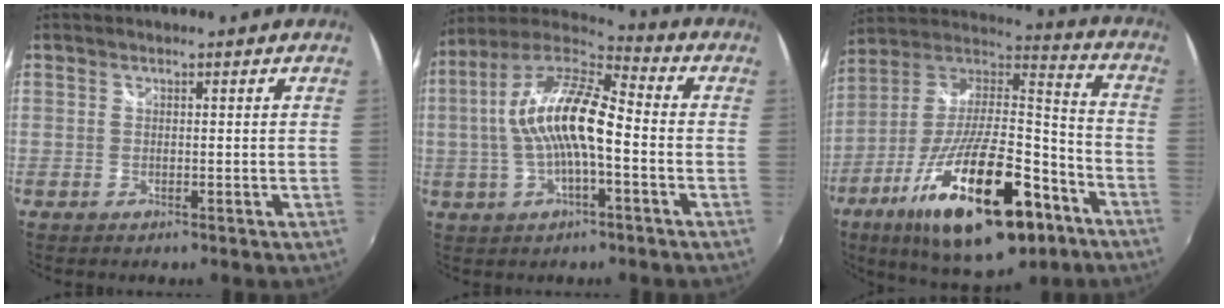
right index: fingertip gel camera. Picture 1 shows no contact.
{"total": 15.0, "force": [-1.3, 4.7, 14.1], "torque": [-0.270, 0.014, -0.029]}
{"total": 29.3, "force": [-15.1, 10.6, 22.8], "torque": [-0.398, -0.026, -0.240]}